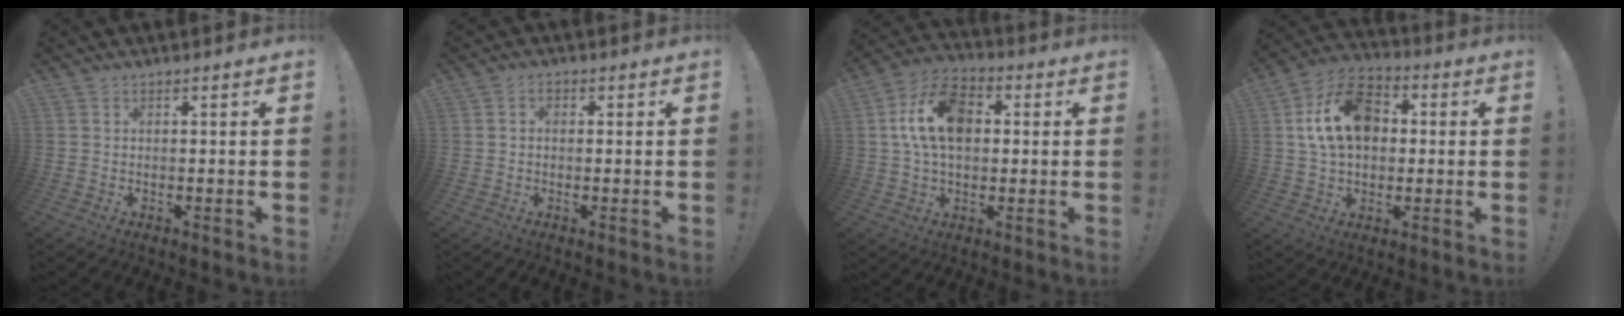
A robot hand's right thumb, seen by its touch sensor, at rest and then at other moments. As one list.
[{"total": 1.5, "force": [-0.3, 1.2, 0.9], "torque": [-0.010, 0.003, -0.009]}, {"total": 15.8, "force": [3.1, 11.0, 10.9], "torque": [-0.178, 0.004, 0.059]}, {"total": 17.3, "force": [3.7, 12.2, 11.6], "torque": [-0.190, 0.005, 0.073]}]